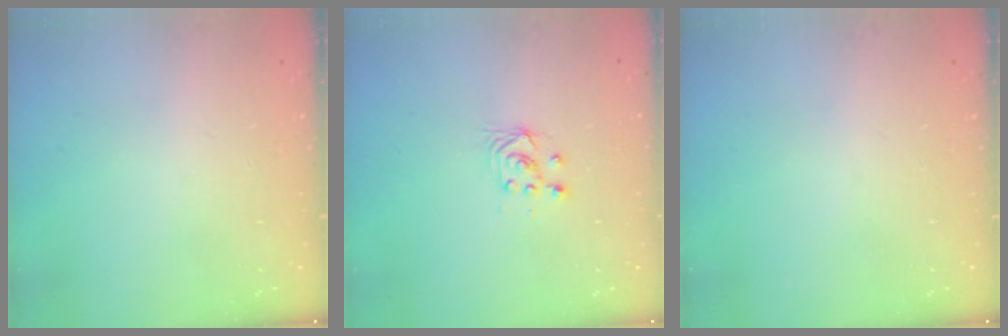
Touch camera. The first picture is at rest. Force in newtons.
{"total": 2.9, "press": 2.7, "slide": 1.0}
{"total": 0.0}